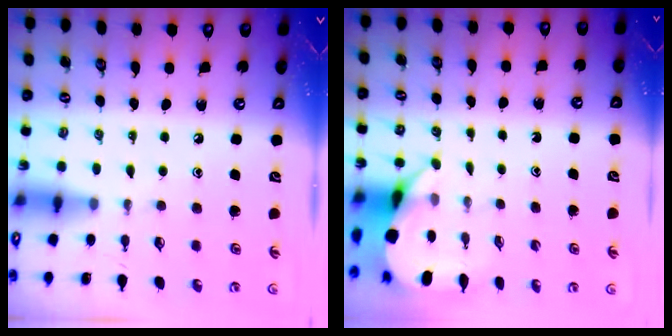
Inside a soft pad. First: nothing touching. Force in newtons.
{"total": 4.6, "press": 4.6, "slide": 0.5}